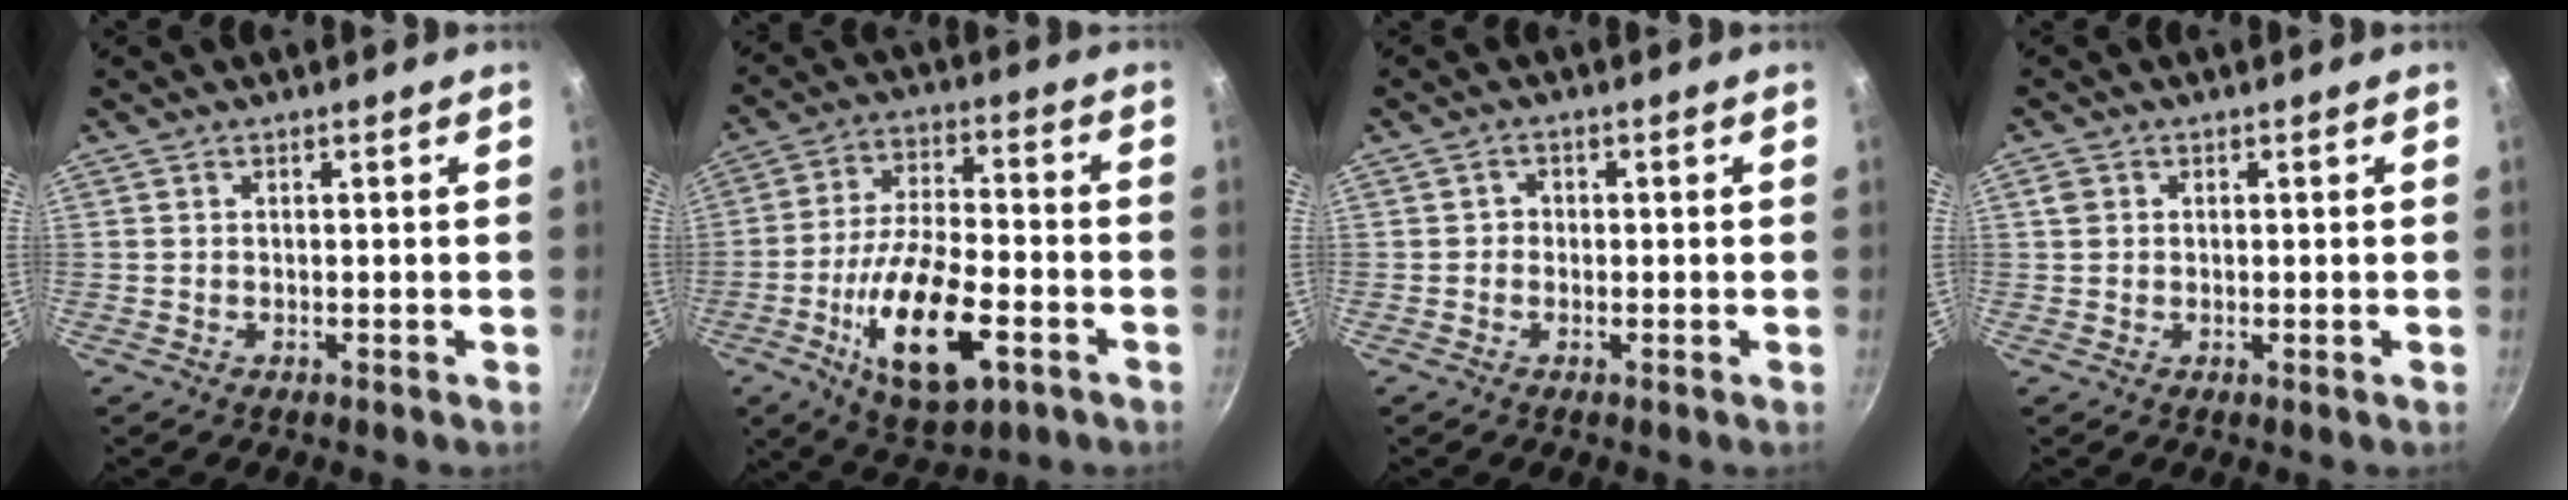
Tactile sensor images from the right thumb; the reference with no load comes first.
{"total": 17.8, "force": [-6.5, 7.7, 14.7], "torque": [-0.257, 0.024, -0.108]}
{"total": 1.6, "force": [-0.1, 1.5, 0.5], "torque": [-0.001, 0.002, -0.006]}
{"total": 1.4, "force": [0.2, 1.1, 0.7], "torque": [-0.013, 0.003, 0.001]}